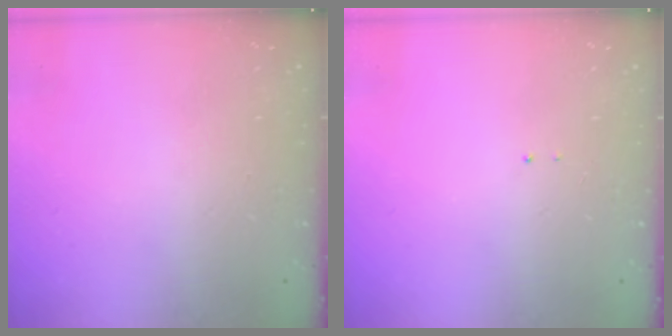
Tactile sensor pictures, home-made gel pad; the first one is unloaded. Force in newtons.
{"total": 0.7, "press": 0.7, "slide": 0.1}